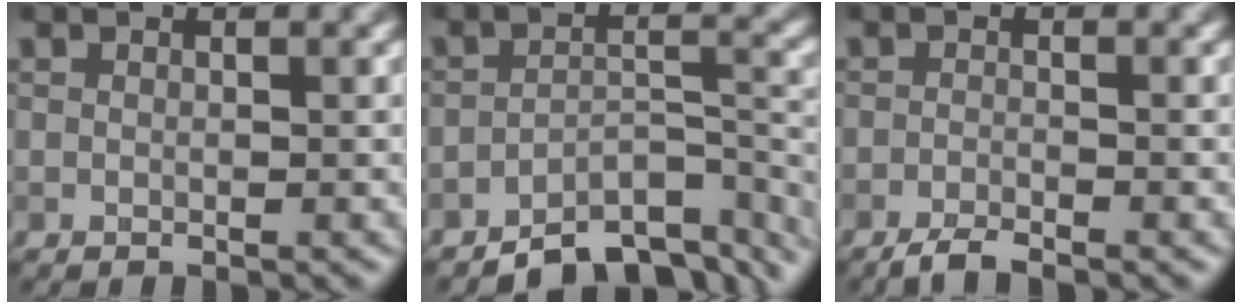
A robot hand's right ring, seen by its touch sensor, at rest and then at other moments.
{"total": 7.0, "force": [-6.0, 2.2, 2.9], "torque": [-0.037, -0.011, -0.091]}
{"total": 2.0, "force": [-1.8, 0.0, 0.9], "torque": [-0.024, 0.004, -0.037]}